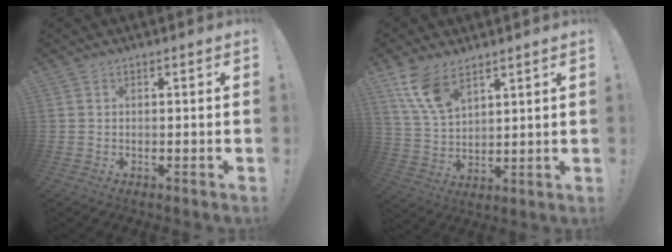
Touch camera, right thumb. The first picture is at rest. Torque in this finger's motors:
{"motor_torque": [0.16, 0.19, 0.63, 0.54, 0.05]}